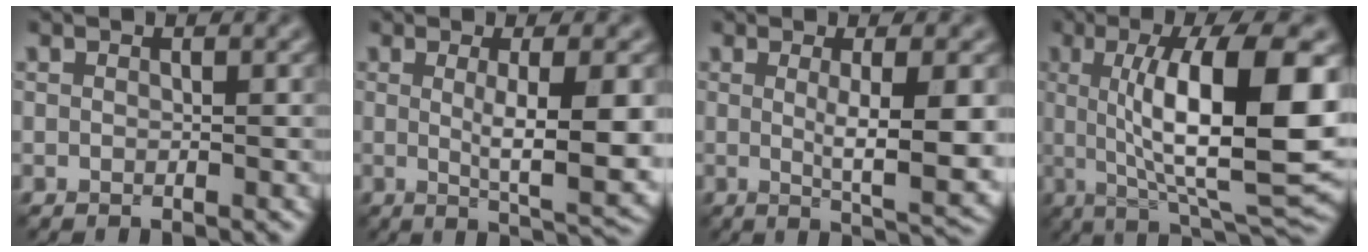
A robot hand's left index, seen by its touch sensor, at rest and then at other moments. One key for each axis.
{"total": 6.9, "fx": 0.2, "fy": 1.3, "fz": 6.8, "tx": -0.099, "ty": -0.004, "tz": 0.010}
{"total": 6.2, "fx": 0.2, "fy": 1.0, "fz": 6.1, "tx": -0.091, "ty": -0.004, "tz": 0.010}
{"total": 12.4, "fx": 1.3, "fy": 3.0, "fz": 12.0, "tx": -0.171, "ty": 0.002, "tz": 0.026}